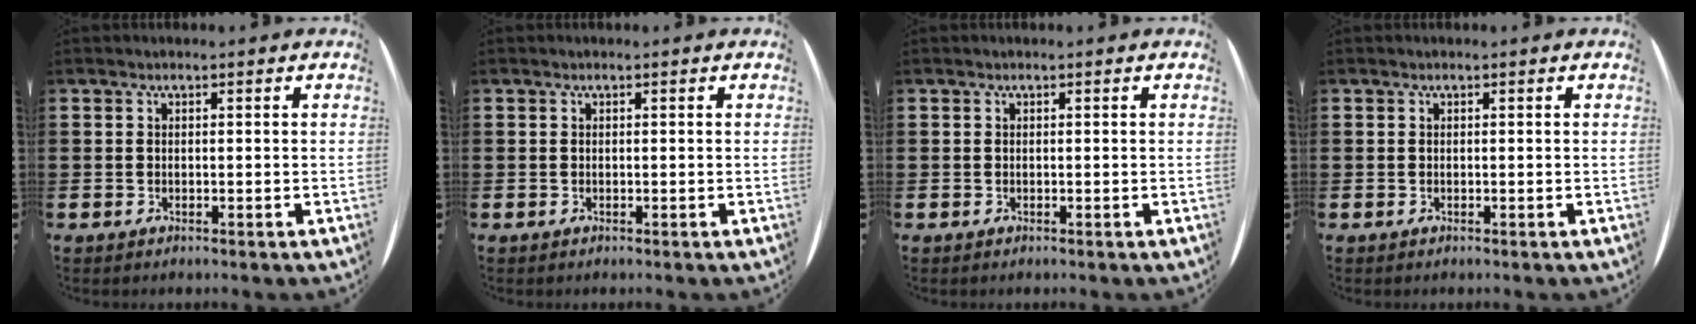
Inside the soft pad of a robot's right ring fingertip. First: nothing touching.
{"total": 0.0}
{"total": 0.0}
{"total": 0.0}